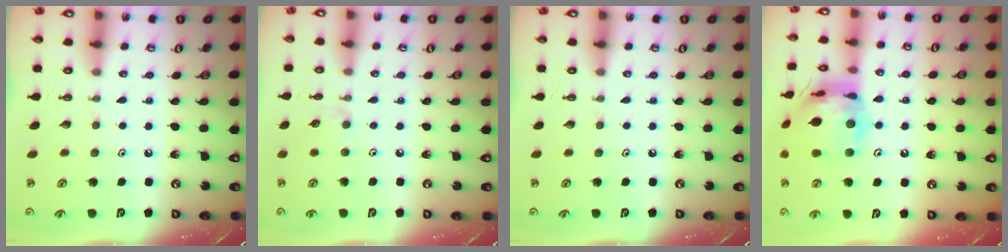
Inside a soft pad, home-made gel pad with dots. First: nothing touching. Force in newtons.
{"total": 2.9, "press": 2.9, "slide": 0.3}
{"total": 0.0}
{"total": 18.9, "press": 18.8, "slide": 2.0}